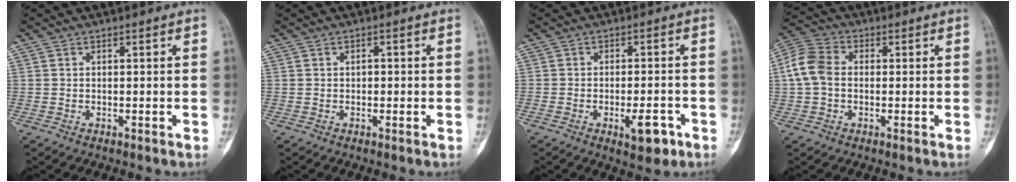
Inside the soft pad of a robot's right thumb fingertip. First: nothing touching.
{"total": 1.1, "force": [0.0, 0.8, 0.8], "torque": [-0.004, 0.003, -0.003]}
{"total": 6.0, "force": [-2.7, 2.4, 4.8], "torque": [-0.056, 0.010, -0.034]}
{"total": 7.6, "force": [0.1, 5.7, 5.0], "torque": [-0.103, 0.021, -0.008]}